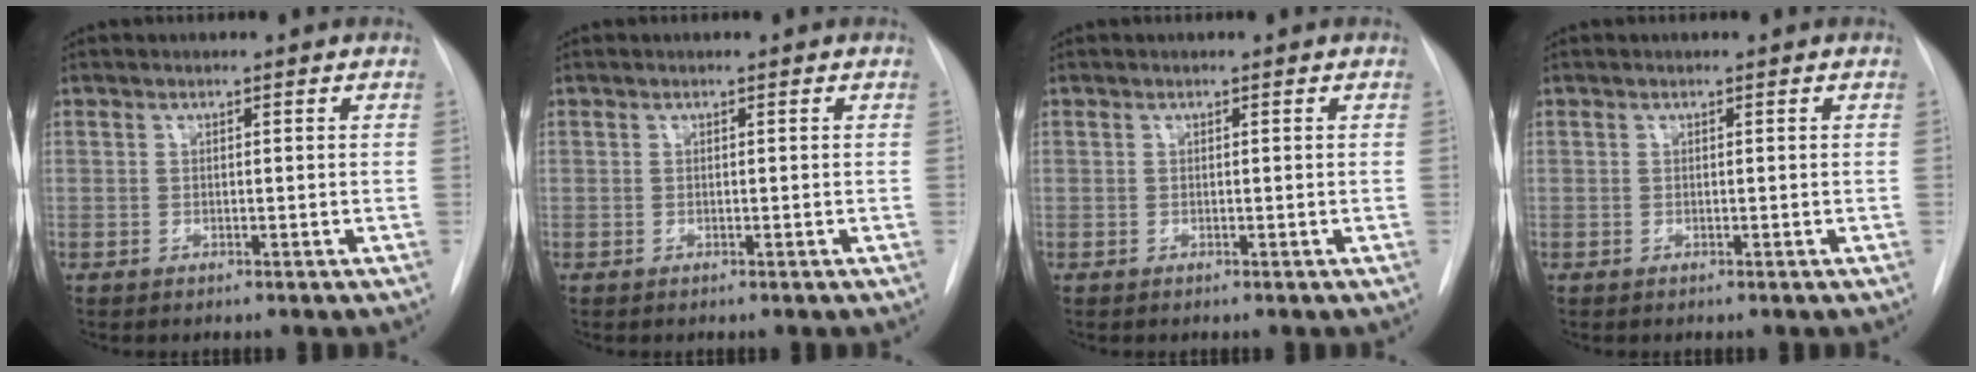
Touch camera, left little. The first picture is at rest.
{"total": 0.0}
{"total": 0.0}
{"total": 0.0}